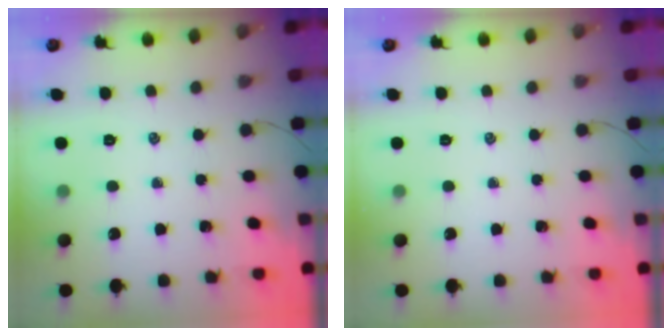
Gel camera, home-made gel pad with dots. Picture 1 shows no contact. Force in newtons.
{"total": 0.0}